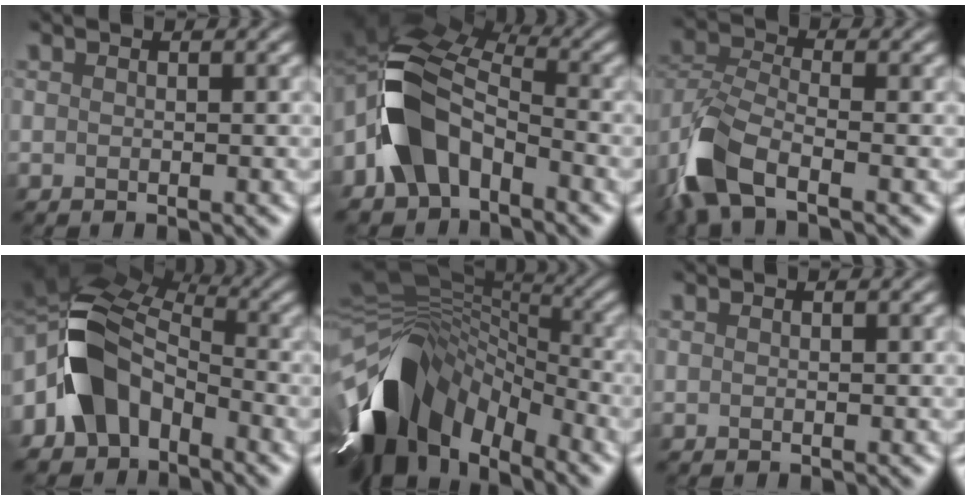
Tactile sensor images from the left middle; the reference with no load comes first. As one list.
[{"total": 6.3, "force": [-2.7, 4.1, 3.9], "torque": [-0.073, 0.008, -0.065]}, {"total": 6.4, "force": [-3.8, 3.3, 4.0], "torque": [-0.096, -0.003, -0.087]}, {"total": 7.1, "force": [-1.8, 5.1, 4.6], "torque": [-0.090, 0.006, -0.046]}, {"total": 12.6, "force": [-6.1, 7.9, 7.8], "torque": [-0.171, 0.005, -0.111]}, {"total": 0.0}]